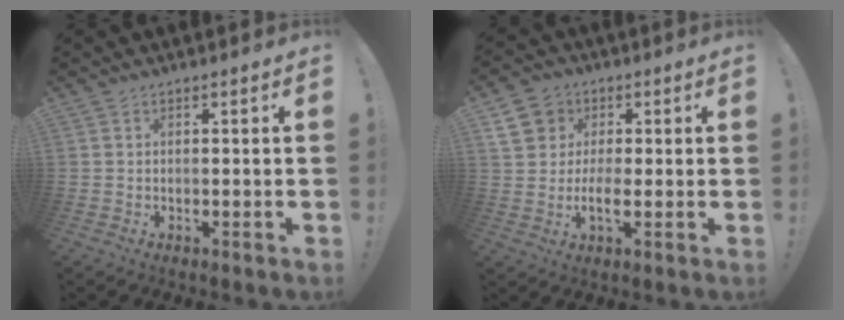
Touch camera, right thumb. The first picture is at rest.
{"total": 8.7, "force": [0.6, 7.1, 4.9], "torque": [-0.090, 0.000, 0.018]}